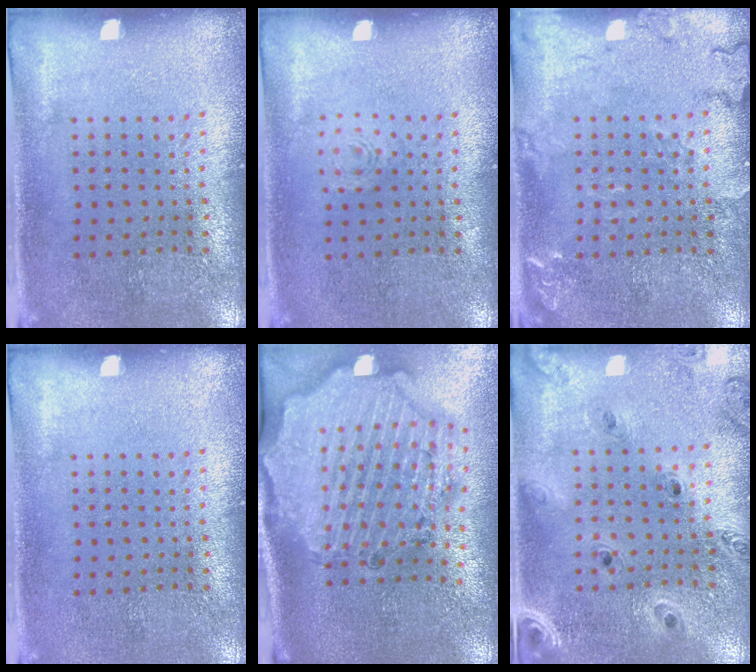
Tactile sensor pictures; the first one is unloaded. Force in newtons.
{"total": 0.7, "press": 0.7, "slide": 0.1}
{"total": 2.5, "press": 2.5, "slide": 0.4}
{"total": 0.0}
{"total": 2.9, "press": 2.6, "slide": 1.2}
{"total": 1.4, "press": 1.4, "slide": 0.1}